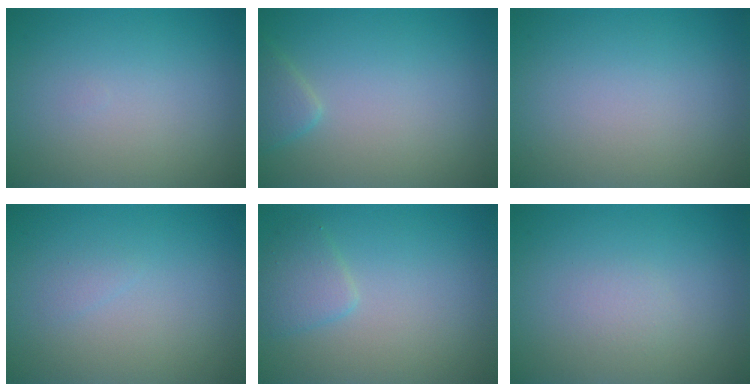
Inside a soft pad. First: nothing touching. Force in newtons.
{"total": 1.6, "press": 1.6, "slide": 0.1}
{"total": 0.0}
{"total": 0.5, "press": 0.5, "slide": 0.0}
{"total": 2.0, "press": 2.0, "slide": 0.1}
{"total": 0.9, "press": 0.9, "slide": 0.0}